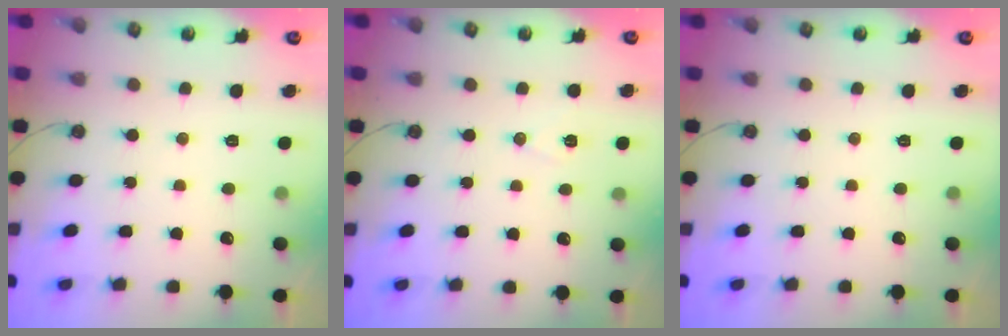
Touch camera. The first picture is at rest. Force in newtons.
{"total": 5.9, "press": 4.3, "slide": 4.0}
{"total": 0.0}